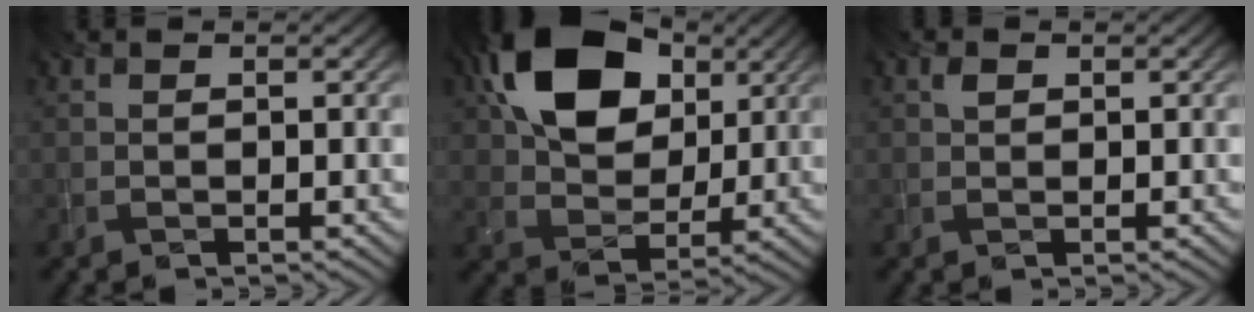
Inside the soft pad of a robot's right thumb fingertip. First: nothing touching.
{"total": 14.9, "force": [5.6, 10.0, 9.5], "torque": [-0.197, 0.019, 0.099]}
{"total": 1.0, "force": [0.5, 0.6, 0.7], "torque": [-0.015, 0.002, 0.009]}